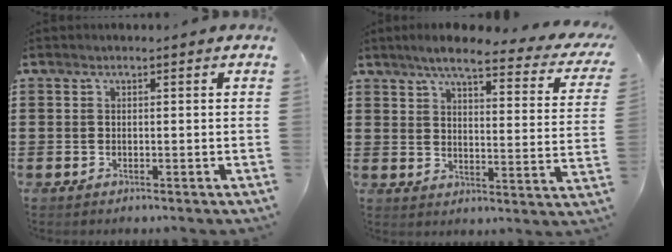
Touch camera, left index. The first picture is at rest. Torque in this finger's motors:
{"motor_torque": [2.14, 0.00, 0.29, 0.06]}